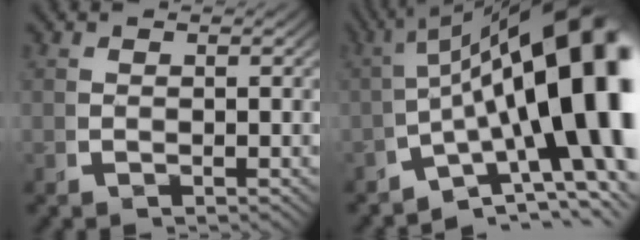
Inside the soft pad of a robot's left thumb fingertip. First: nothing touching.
{"total": 23.1, "force": [-1.3, 12.8, 19.2], "torque": [-0.270, -0.048, -0.006]}